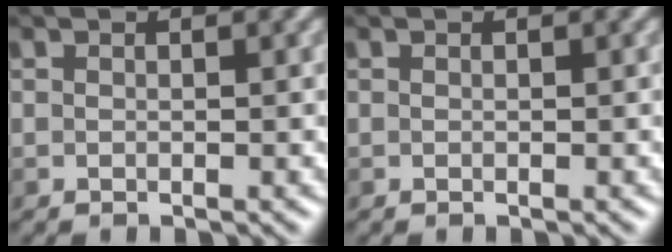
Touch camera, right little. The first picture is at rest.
{"total": 0.0}